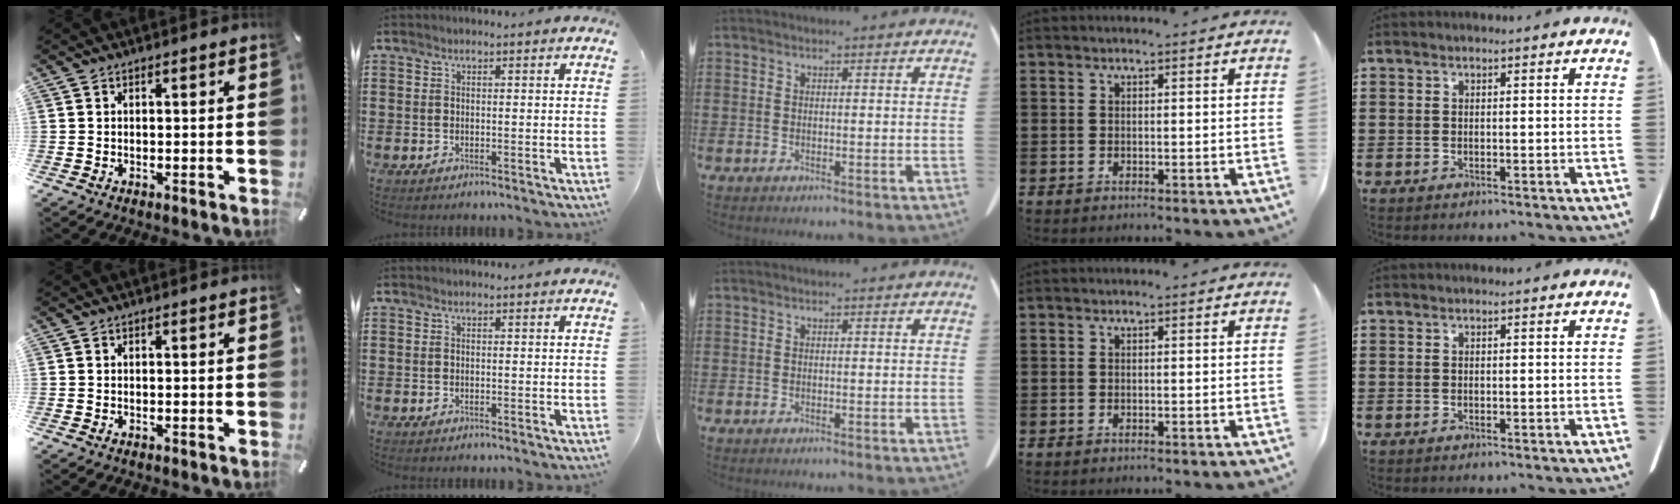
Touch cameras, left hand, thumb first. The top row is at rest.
{}